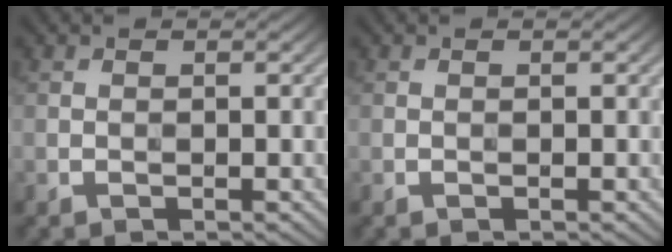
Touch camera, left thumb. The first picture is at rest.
{"total": 0.0}